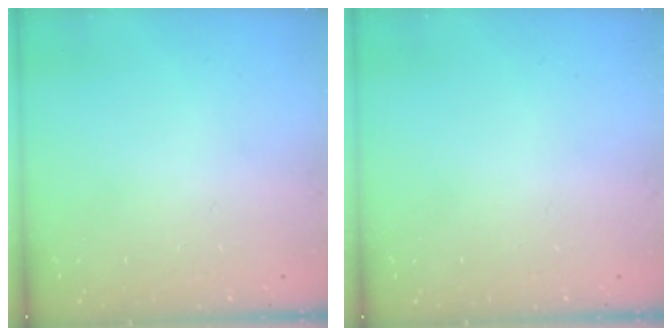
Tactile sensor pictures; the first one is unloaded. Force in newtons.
{"total": 0.0}